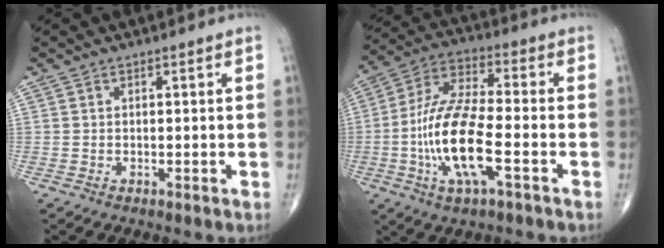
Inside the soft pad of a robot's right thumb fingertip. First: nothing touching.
{"total": 15.8, "force": [-4.3, 5.1, 14.3], "torque": [-0.295, 0.027, -0.082]}